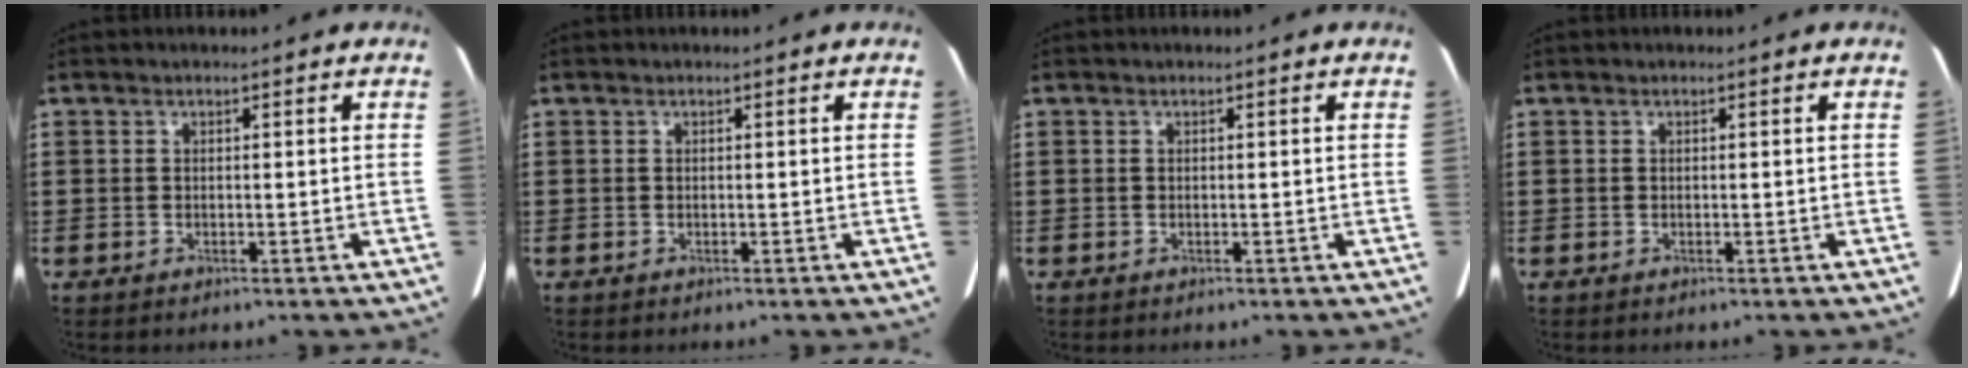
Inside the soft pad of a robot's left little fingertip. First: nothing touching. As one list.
[{"total": 0.0}, {"total": 0.0}, {"total": 0.0}]